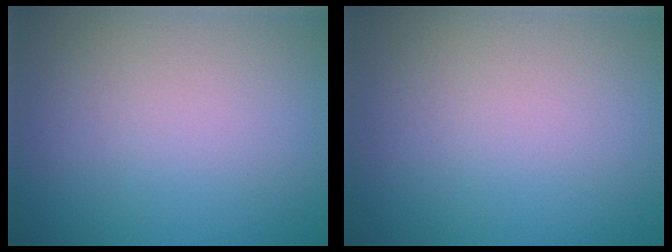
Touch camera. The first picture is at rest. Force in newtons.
{"total": 0.0}